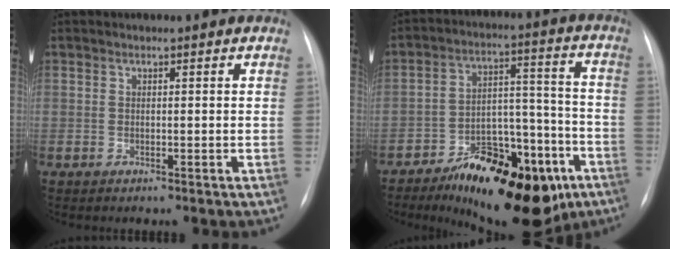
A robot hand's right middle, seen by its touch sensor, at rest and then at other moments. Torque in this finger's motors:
{"motor_torque": [1.08, -1.06, 0.81, 0.17]}